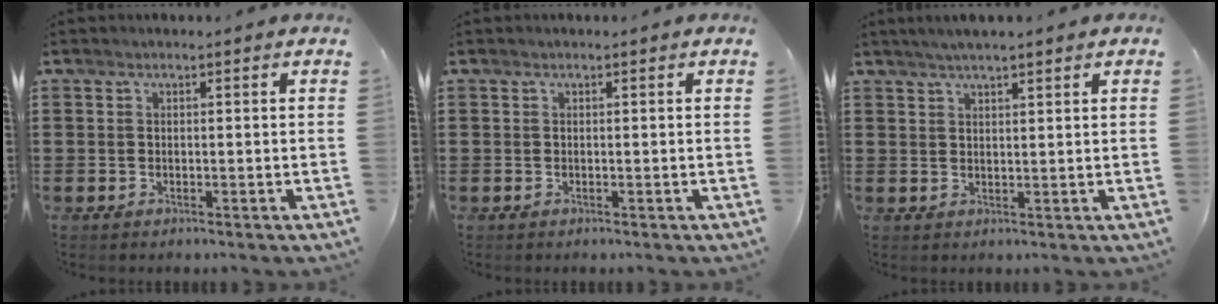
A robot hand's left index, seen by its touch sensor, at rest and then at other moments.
{"total": 0.0}
{"total": 2.6, "force": [2.1, 0.2, 1.5], "torque": [-0.033, 0.006, 0.038]}